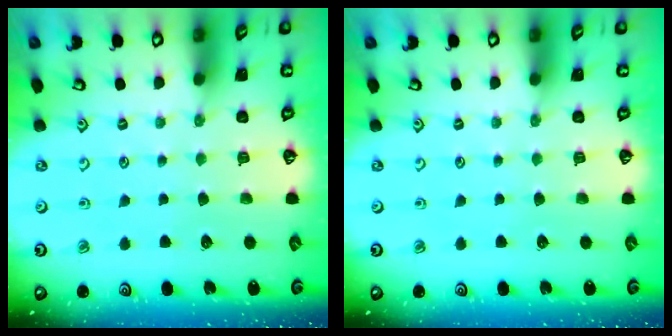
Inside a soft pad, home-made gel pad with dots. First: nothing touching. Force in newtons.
{"total": 0.0}